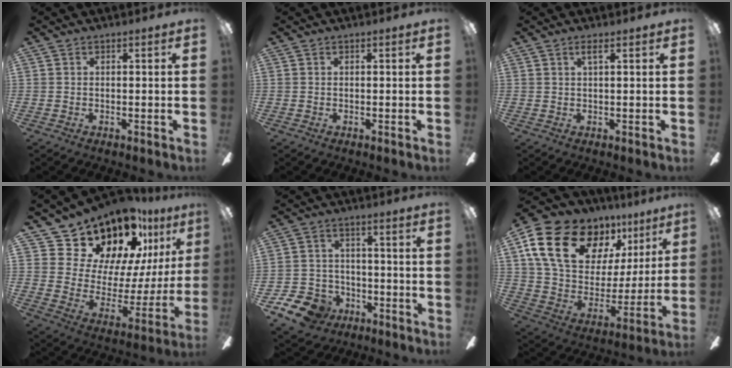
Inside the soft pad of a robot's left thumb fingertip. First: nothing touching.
{"total": 0.0}
{"total": 2.1, "force": [1.0, 0.2, 1.8], "torque": [-0.033, -0.002, 0.015]}
{"total": 18.6, "force": [15.8, 8.3, 5.2], "torque": [-0.109, -0.122, 0.293]}
{"total": 10.8, "force": [-7.0, 7.2, 3.9], "torque": [-0.100, 0.047, -0.130]}
{"total": 21.6, "force": [12.2, 13.2, 11.9], "torque": [-0.206, -0.059, 0.231]}